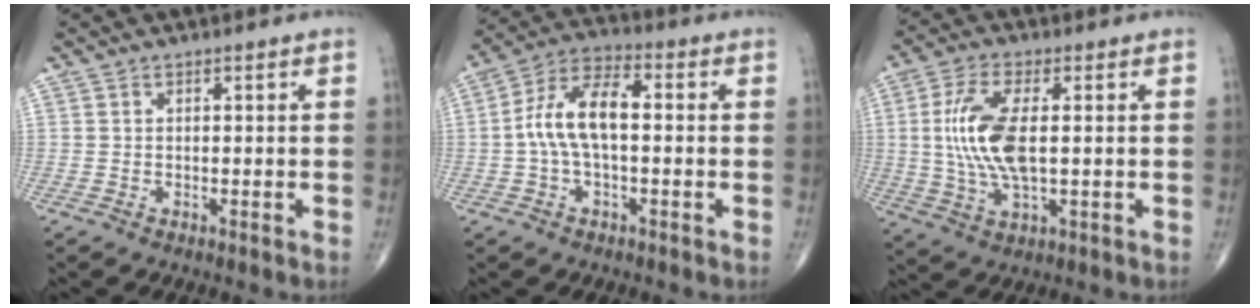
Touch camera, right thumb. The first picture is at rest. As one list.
[{"total": 10.6, "force": [0.0, 5.0, 9.3], "torque": [-0.185, 0.037, -0.007]}, {"total": 11.9, "force": [0.9, 4.8, 10.8], "torque": [-0.237, -0.003, 0.021]}]